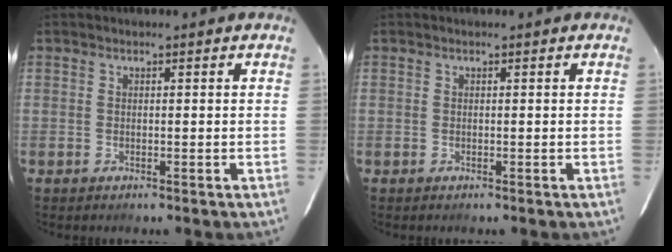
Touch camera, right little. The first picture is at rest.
{"total": 0.0}